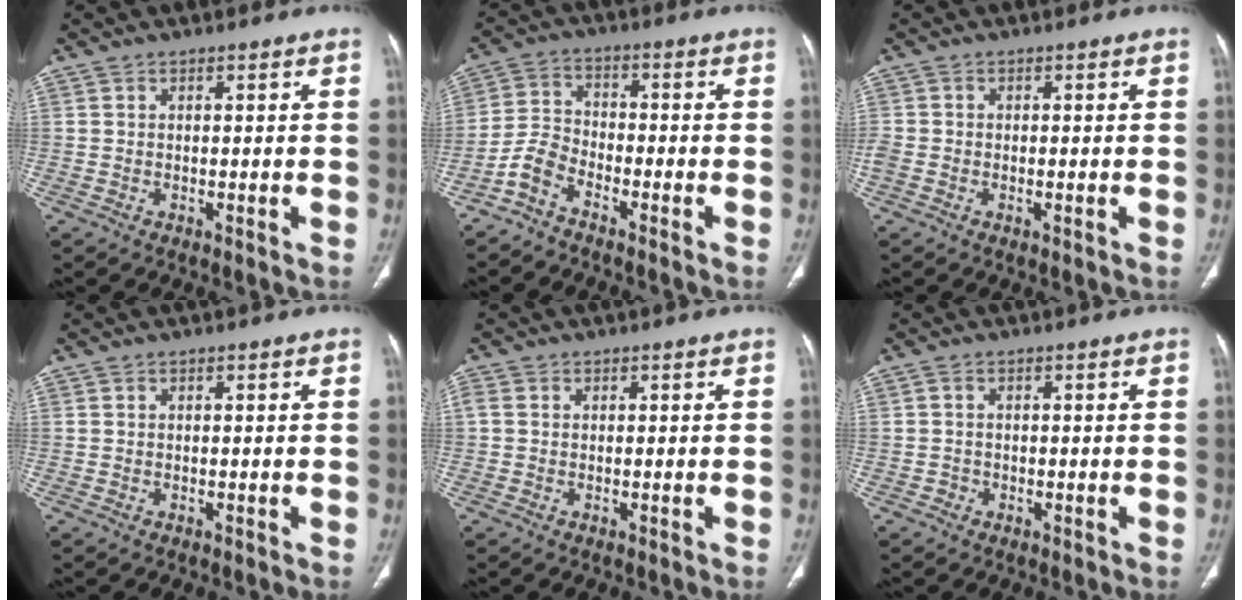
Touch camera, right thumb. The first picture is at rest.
{"total": 5.0, "force": [-3.9, 2.2, 2.3], "torque": [-0.048, 0.026, -0.090]}
{"total": 2.4, "force": [-0.8, 1.5, 1.7], "torque": [-0.043, 0.006, -0.016]}
{"total": 0.0}
{"total": 1.3, "force": [0.2, 1.1, 0.7], "torque": [-0.018, 0.007, 0.006]}
{"total": 1.2, "force": [-0.5, 1.1, 0.1], "torque": [0.003, 0.005, -0.014]}